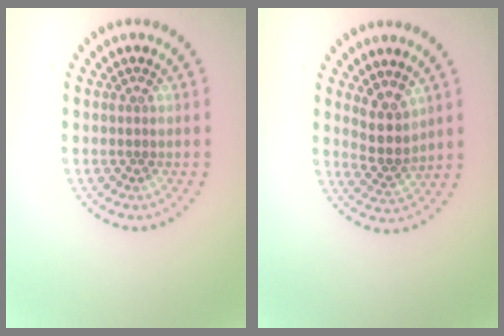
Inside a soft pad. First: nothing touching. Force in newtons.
{"total": 2.9, "press": 2.3, "slide": 1.7}